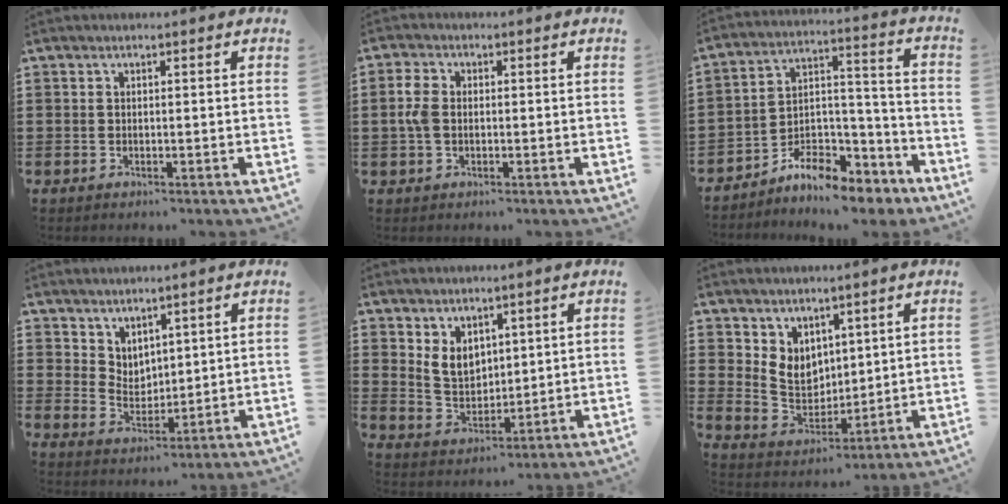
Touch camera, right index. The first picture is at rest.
{"total": 3.6, "force": [0.1, 2.4, 2.8], "torque": [-0.073, 0.005, -0.005]}
{"total": 8.2, "force": [-7.4, 2.9, 2.0], "torque": [-0.020, 0.027, -0.137]}
{"total": 4.3, "force": [3.6, 2.3, 0.0], "torque": [-0.015, -0.005, 0.070]}
{"total": 5.6, "force": [2.8, 4.0, 2.6], "torque": [-0.066, 0.006, 0.053]}
{"total": 6.1, "force": [3.5, 4.3, 2.7], "torque": [-0.076, -0.006, 0.066]}